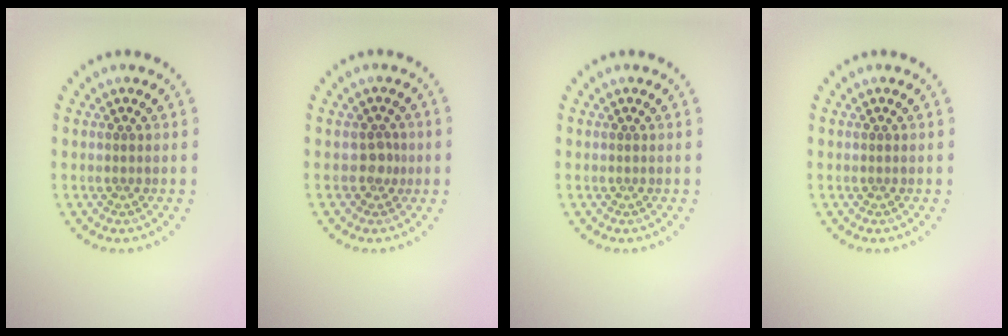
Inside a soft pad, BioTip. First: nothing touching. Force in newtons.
{"total": 1.3, "press": 1.1, "slide": 0.7}
{"total": 0.0}
{"total": 0.0}